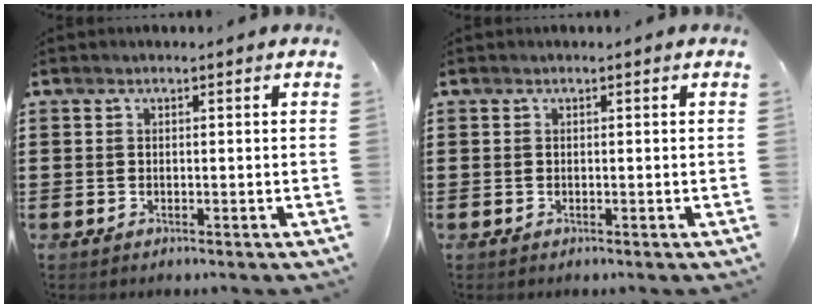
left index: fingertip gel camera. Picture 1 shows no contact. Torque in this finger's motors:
{"motor_torque": [0.00, 0.00, 0.00, 0.00]}